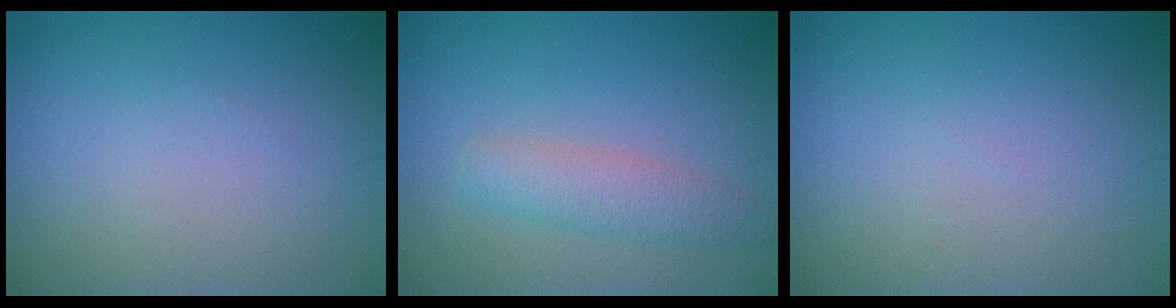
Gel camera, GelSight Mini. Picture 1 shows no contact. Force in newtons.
{"total": 3.0, "press": 3.0, "slide": 0.1}
{"total": 0.0}